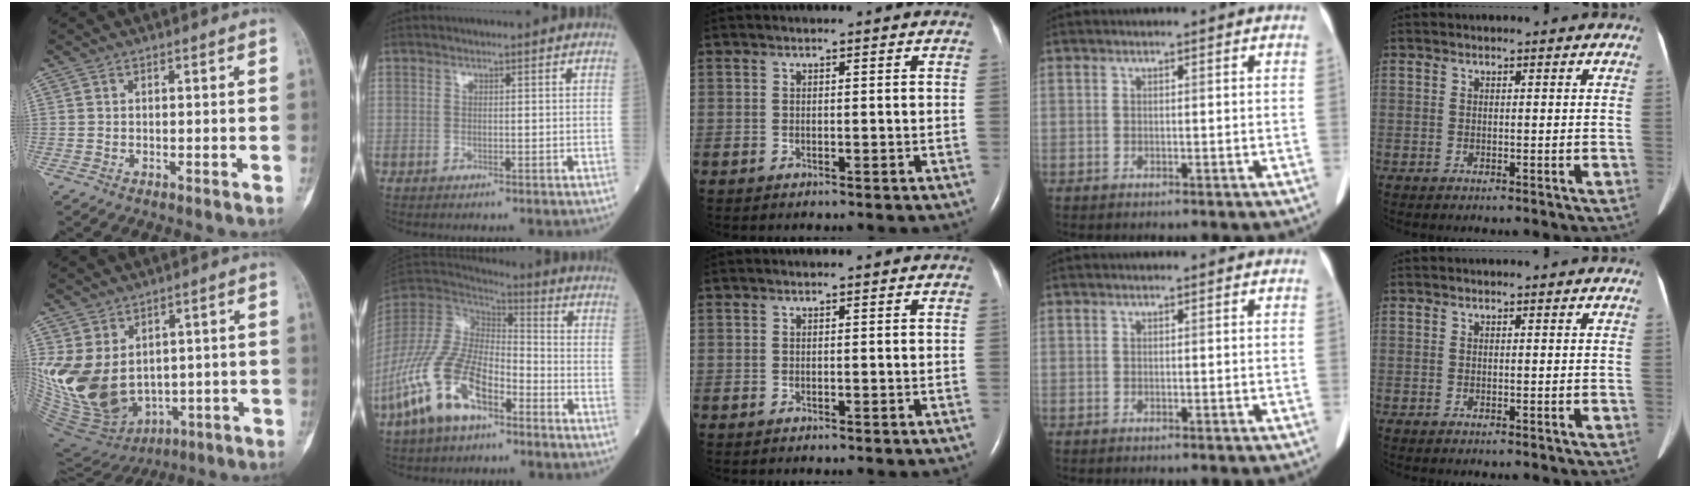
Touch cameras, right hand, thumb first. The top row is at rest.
{"thumb": {"total": 17.5, "force": [0.8, 13.0, 11.7], "torque": [-0.237, -0.010, 0.059]}, "index": {"total": 15.4, "force": [-8.2, 6.5, 11.4], "torque": [-0.245, -0.007, -0.159]}}